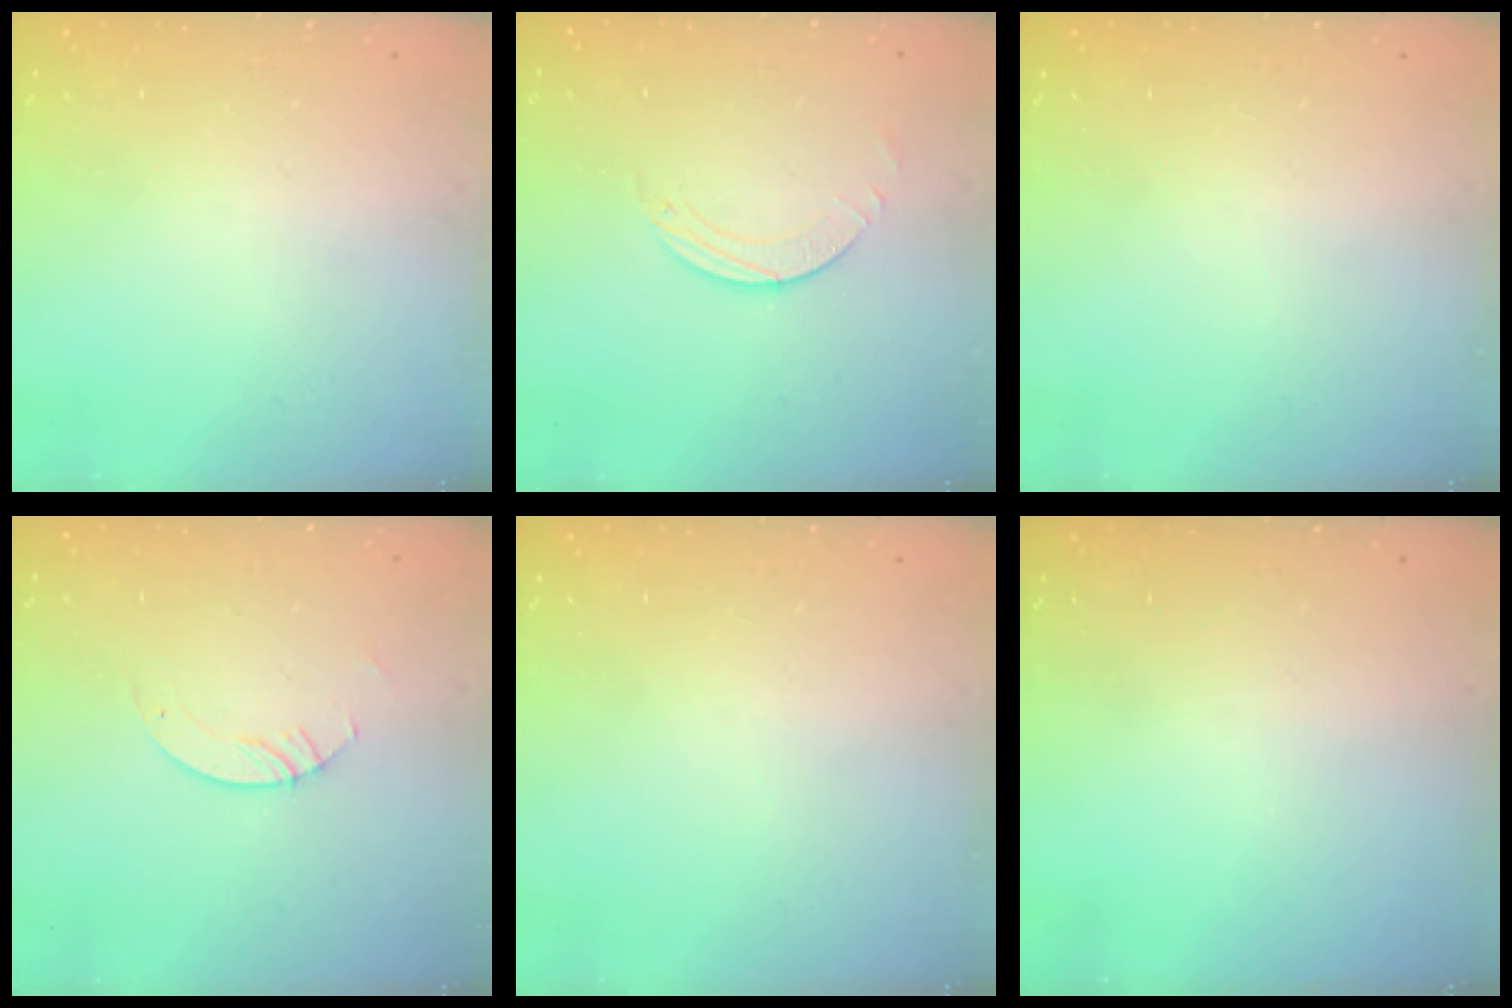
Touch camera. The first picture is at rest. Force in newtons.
{"total": 2.0, "press": 2.0, "slide": 0.2}
{"total": 0.0}
{"total": 2.1, "press": 2.1, "slide": 0.2}
{"total": 0.0}
{"total": 0.0}